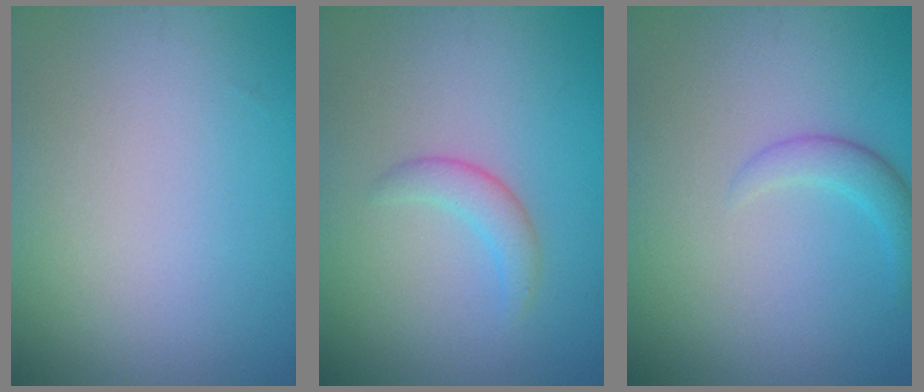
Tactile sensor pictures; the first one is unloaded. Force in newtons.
{"total": 1.8, "press": 1.8, "slide": 0.1}
{"total": 1.8, "press": 1.8, "slide": 0.1}